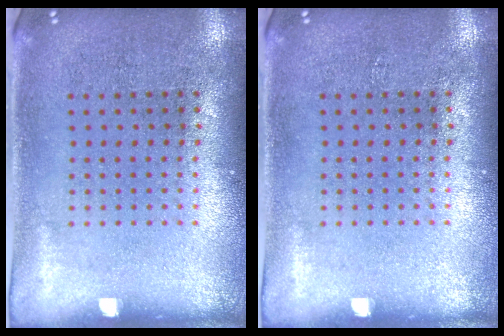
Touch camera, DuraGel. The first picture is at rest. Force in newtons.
{"total": 0.0}